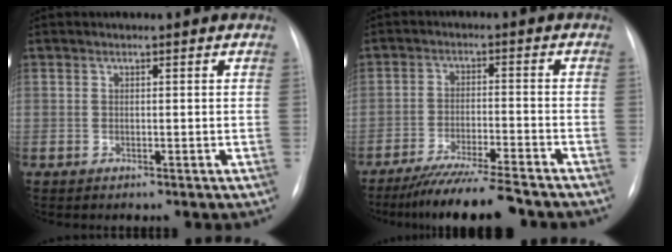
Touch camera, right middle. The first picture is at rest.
{"total": 10.8, "force": [-9.3, 0.0, 5.5], "torque": [-0.087, -0.030, -0.150]}